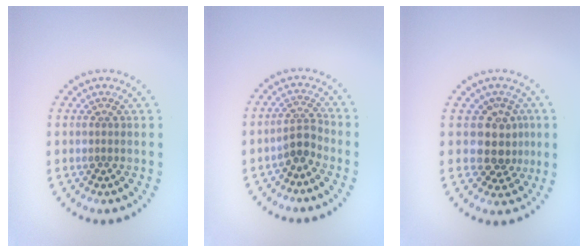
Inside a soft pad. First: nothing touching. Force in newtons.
{"total": 2.0, "press": 1.5, "slide": 1.3}
{"total": 3.5, "press": 3.0, "slide": 1.8}